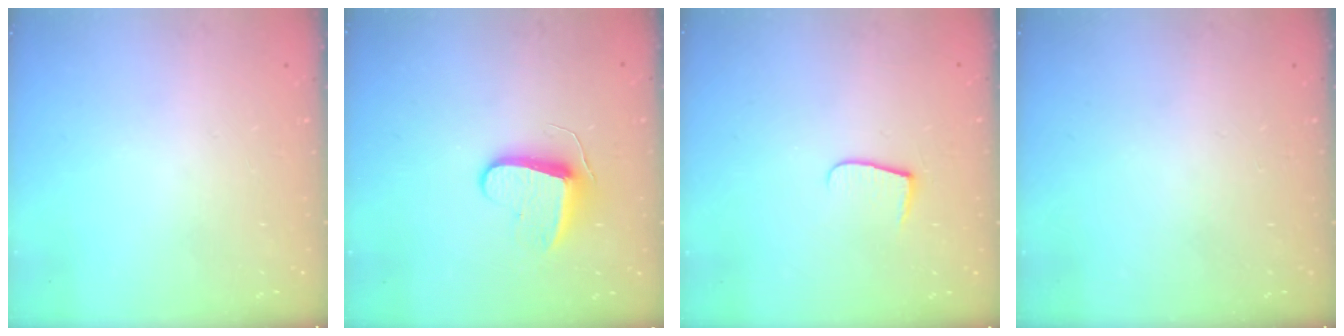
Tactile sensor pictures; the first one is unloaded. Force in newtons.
{"total": 8.8, "press": 8.8, "slide": 0.2}
{"total": 4.8, "press": 4.8, "slide": 0.6}
{"total": 0.0}